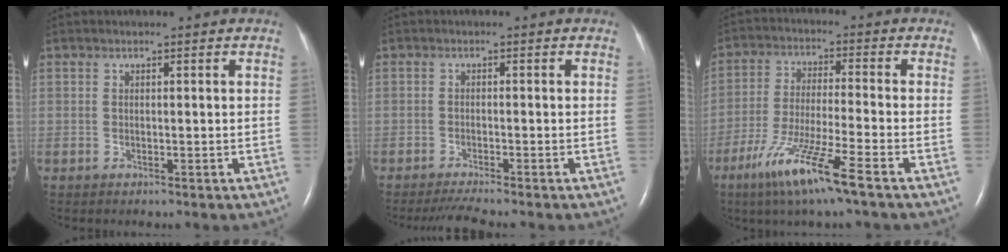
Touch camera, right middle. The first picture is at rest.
{"total": 3.5, "force": [-3.1, -0.7, 1.5], "torque": [-0.032, -0.013, -0.056]}
{"total": 11.0, "force": [-6.6, -0.5, 8.8], "torque": [-0.178, -0.034, -0.123]}